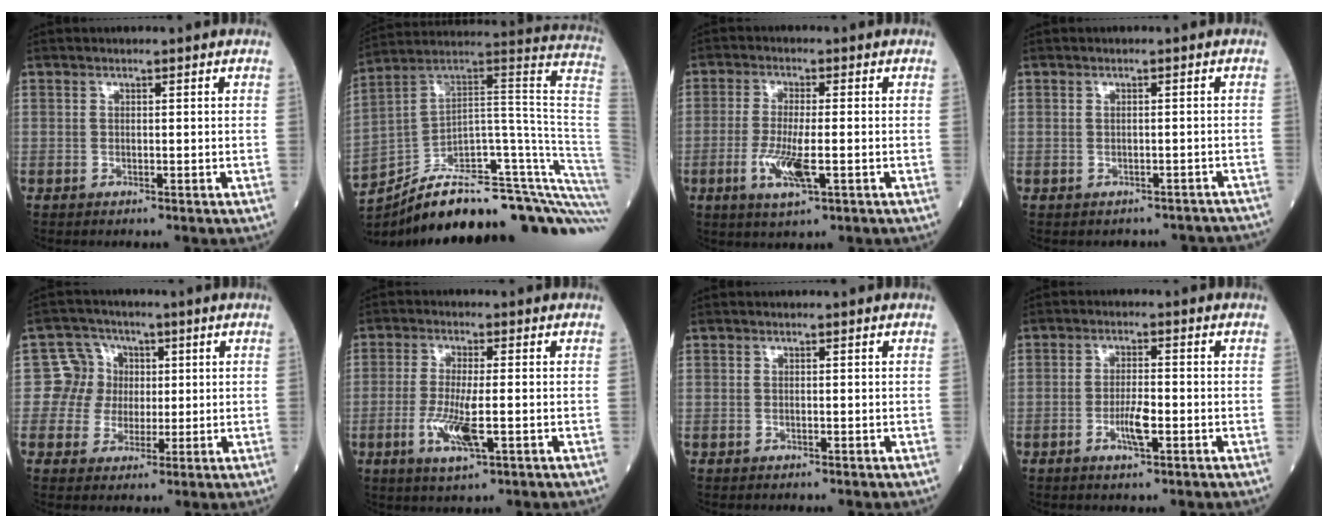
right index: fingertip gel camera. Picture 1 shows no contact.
{"total": 31.9, "force": [-24.8, 5.0, 19.5], "torque": [-0.179, 0.026, -0.345]}
{"total": 6.4, "force": [-2.0, 1.0, 6.0], "torque": [-0.132, -0.014, -0.034]}
{"total": 6.7, "force": [-6.0, 2.7, 1.3], "torque": [-0.008, 0.015, -0.058]}
{"total": 6.0, "force": [0.6, 5.9, 0.3], "torque": [0.007, 0.022, 0.009]}
{"total": 6.7, "force": [-2.0, 1.1, 6.4], "torque": [-0.138, -0.016, -0.033]}
{"total": 0.0}
{"total": 3.8, "force": [-1.4, 0.7, 3.5], "torque": [-0.068, 0.000, -0.025]}